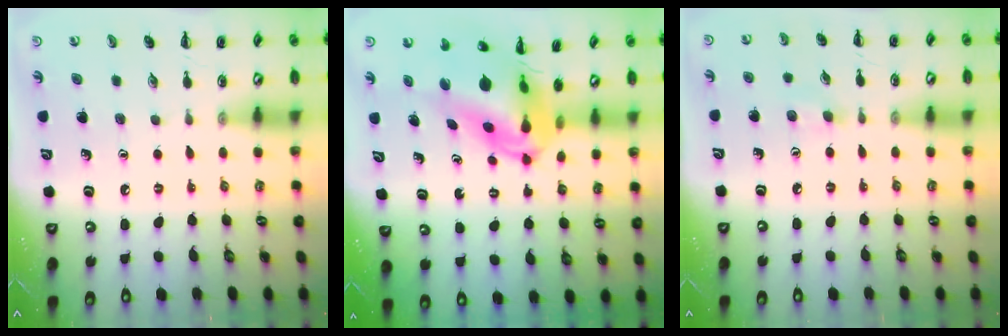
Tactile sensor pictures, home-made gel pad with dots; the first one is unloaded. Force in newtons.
{"total": 9.6, "press": 9.1, "slide": 3.0}
{"total": 4.5, "press": 4.1, "slide": 1.7}